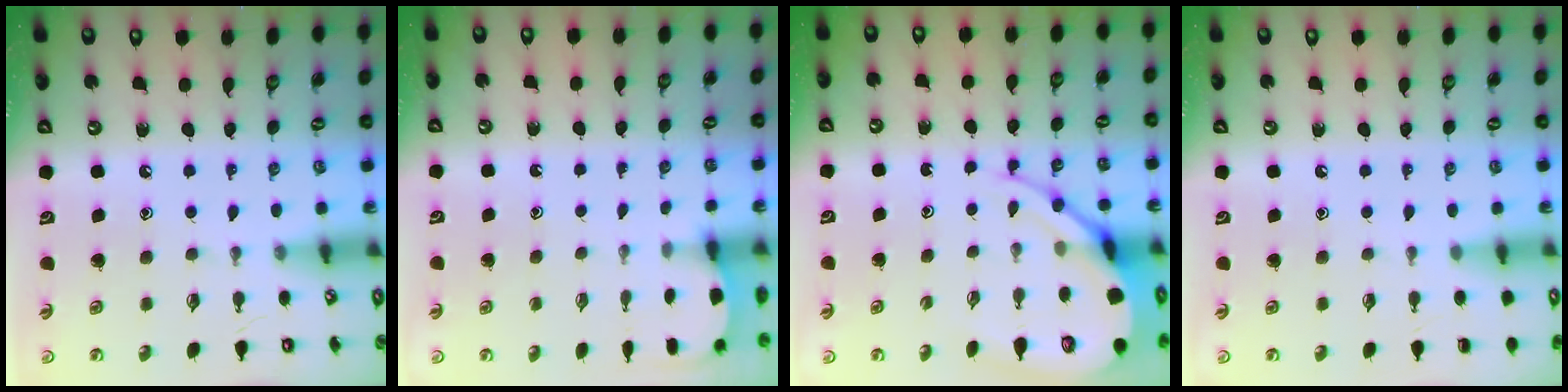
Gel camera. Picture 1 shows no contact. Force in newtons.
{"total": 1.3, "press": 1.3, "slide": 0.1}
{"total": 9.9, "press": 9.8, "slide": 0.9}
{"total": 0.0}